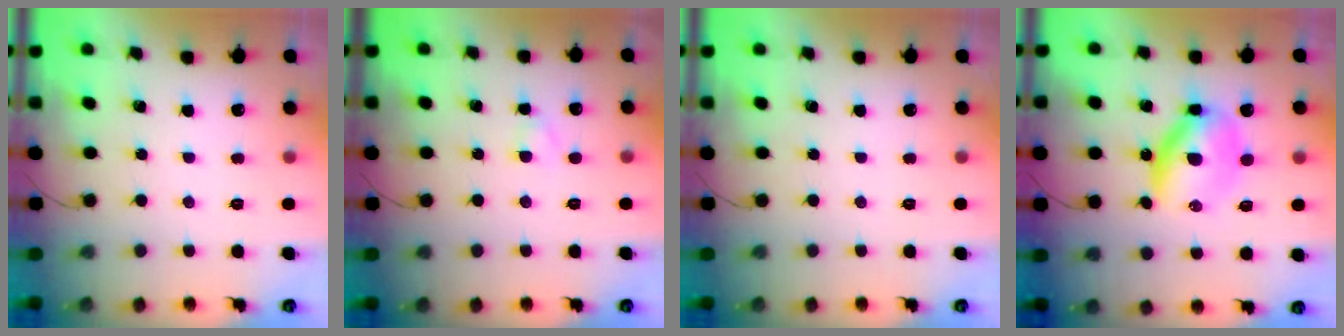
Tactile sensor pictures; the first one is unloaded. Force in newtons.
{"total": 2.2, "press": 2.0, "slide": 0.9}
{"total": 0.0}
{"total": 7.0, "press": 7.0, "slide": 0.6}